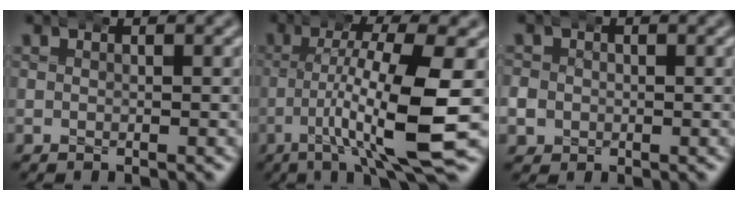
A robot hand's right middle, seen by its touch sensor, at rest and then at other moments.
{"total": 7.0, "force": [-1.5, 0.2, 6.8], "torque": [-0.115, -0.012, -0.022]}
{"total": 2.1, "force": [-0.3, 2.0, 0.0], "torque": [-0.019, -0.002, -0.007]}